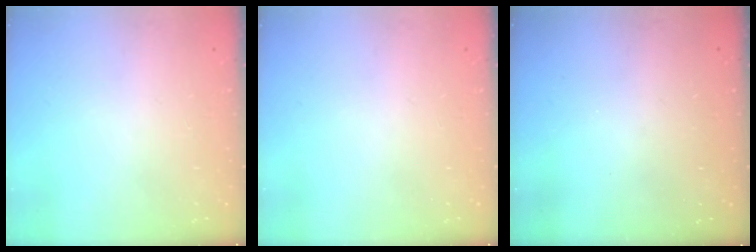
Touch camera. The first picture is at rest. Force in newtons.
{"total": 0.0}
{"total": 3.3, "press": 3.3, "slide": 0.1}